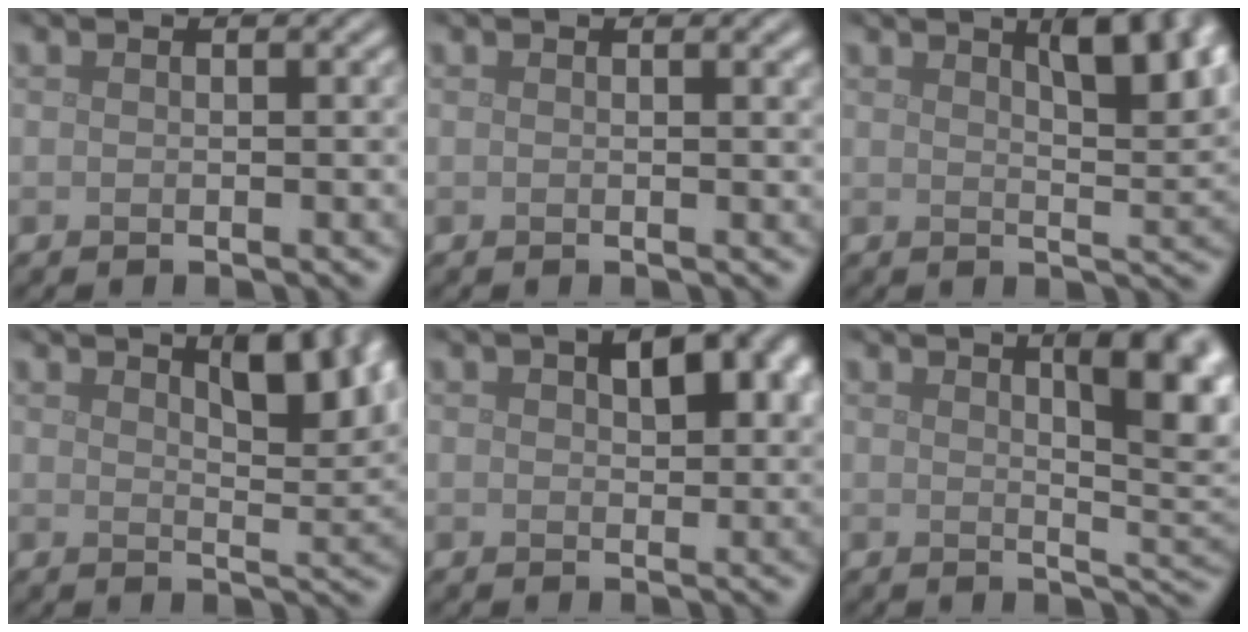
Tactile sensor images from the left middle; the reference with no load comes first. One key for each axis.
{"total": 0.8, "fx": 0.5, "fy": 0.2, "fz": 0.6, "tx": -0.001, "ty": 0.003, "tz": 0.007}
{"total": 6.8, "fx": 3.4, "fy": 2.3, "fz": 5.5, "tx": -0.061, "ty": 0.012, "tz": 0.046}
{"total": 5.4, "fx": 2.8, "fy": 1.8, "fz": 4.3, "tx": -0.058, "ty": -0.001, "tz": 0.042}
{"total": 6.3, "fx": 2.3, "fy": 3.3, "fz": 4.8, "tx": -0.067, "ty": 0.007, "tz": 0.033}
{"total": 7.6, "fx": 2.6, "fy": 2.5, "fz": 6.7, "tx": -0.058, "ty": 0.007, "tz": 0.036}